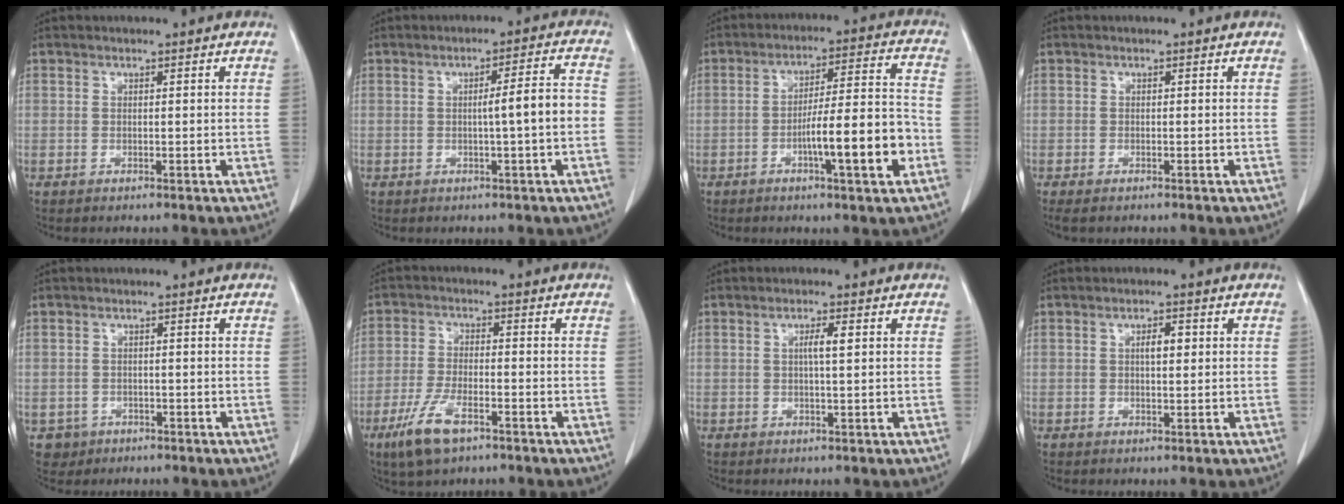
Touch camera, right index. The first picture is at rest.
{"total": 5.4, "force": [-0.9, -0.3, 5.3], "torque": [-0.076, 0.012, -0.014]}
{"total": 11.8, "force": [-4.2, 0.8, 11.0], "torque": [-0.170, 0.009, -0.062]}
{"total": 1.5, "force": [-1.2, 0.5, 0.7], "torque": [-0.013, -0.005, -0.016]}
{"total": 2.8, "force": [-1.2, 2.5, 0.1], "torque": [0.002, 0.009, -0.017]}
{"total": 7.8, "force": [-4.7, 2.3, 5.8], "torque": [-0.125, -0.014, -0.085]}
{"total": 2.3, "force": [0.5, 0.1, 2.2], "torque": [-0.040, 0.002, 0.007]}
{"total": 2.3, "force": [0.4, 0.8, 2.1], "torque": [-0.036, 0.002, 0.007]}